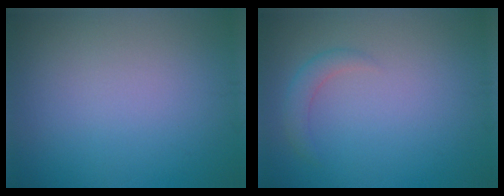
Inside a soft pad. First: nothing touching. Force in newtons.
{"total": 1.6, "press": 1.6, "slide": 0.1}